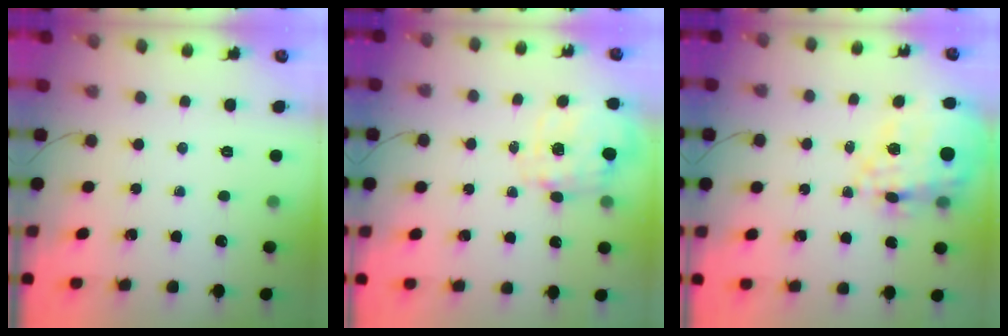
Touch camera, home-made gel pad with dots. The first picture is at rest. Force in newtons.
{"total": 2.5, "press": 2.3, "slide": 1.0}
{"total": 22.6, "press": 22.1, "slide": 4.6}